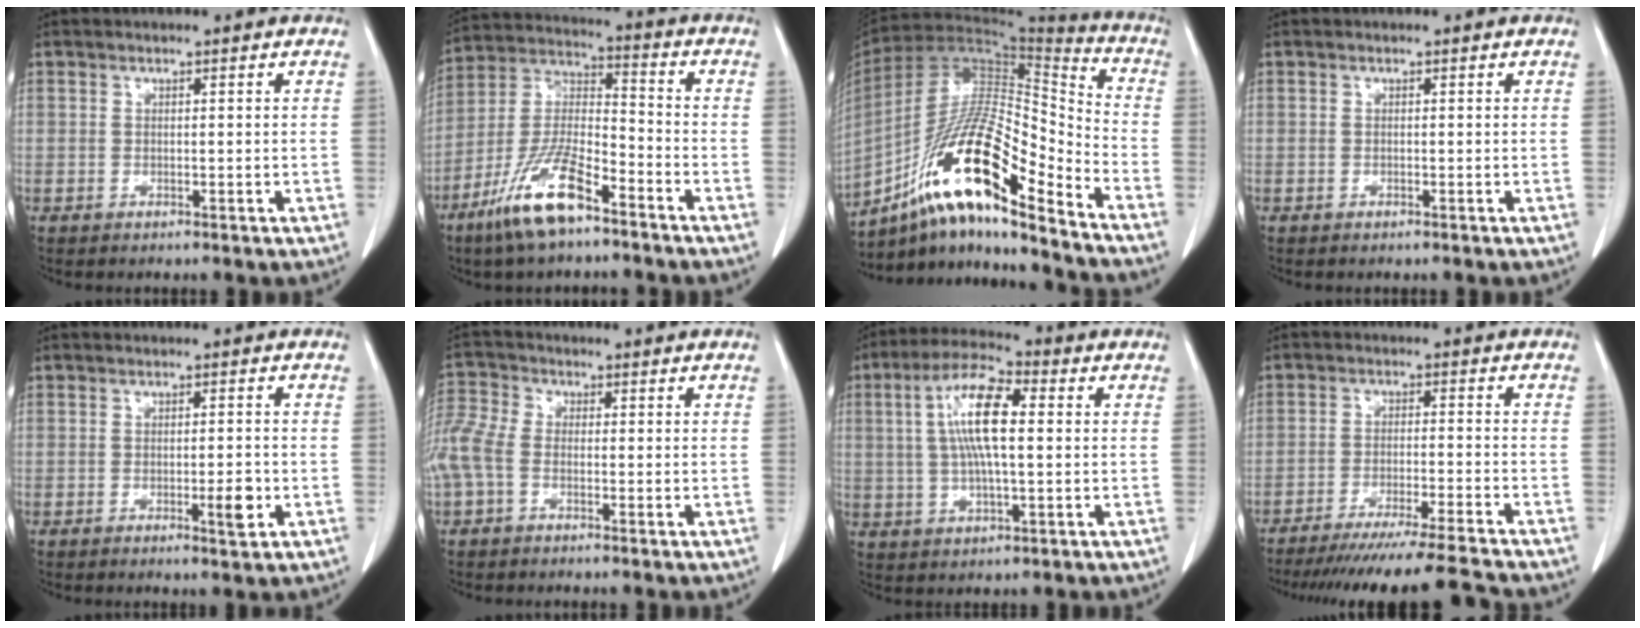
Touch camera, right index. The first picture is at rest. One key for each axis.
{"total": 13.0, "fx": -8.3, "fy": 3.4, "fz": 9.4, "tx": -0.198, "ty": -0.008, "tz": -0.159}
{"total": 18.9, "fx": -11.2, "fy": 3.1, "fz": 14.8, "tx": -0.282, "ty": 0.009, "tz": -0.198}
{"total": 0.0}
{"total": 3.2, "fx": -1.0, "fy": 0.6, "fz": 2.9, "tx": -0.044, "ty": -0.003, "tz": -0.013}
{"total": 12.1, "fx": -2.1, "fy": 8.9, "fz": 7.8, "tx": -0.240, "ty": 0.029, "tz": -0.046}
{"total": 10.7, "fx": 1.7, "fy": 2.6, "fz": 10.3, "tx": -0.203, "ty": 0.019, "tz": 0.028}
{"total": 15.2, "fx": -13.8, "fy": -1.9, "fz": 6.1, "tx": -0.091, "ty": -0.040, "tz": -0.213}